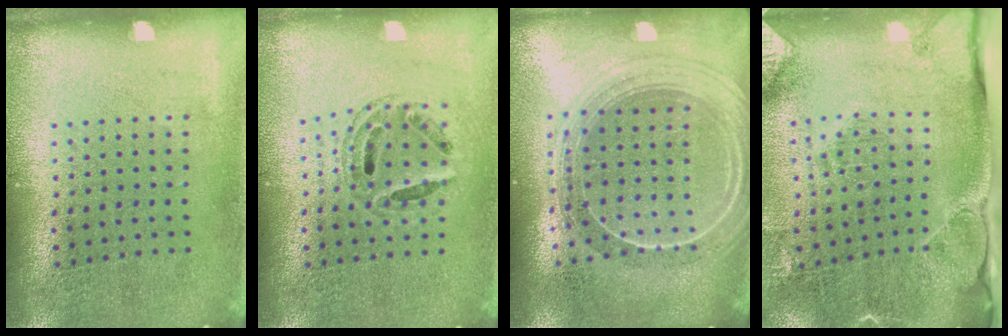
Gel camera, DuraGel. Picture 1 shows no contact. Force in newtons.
{"total": 0.7, "press": 0.7, "slide": 0.2}
{"total": 2.2, "press": 2.0, "slide": 1.1}
{"total": 2.7, "press": 2.2, "slide": 1.6}